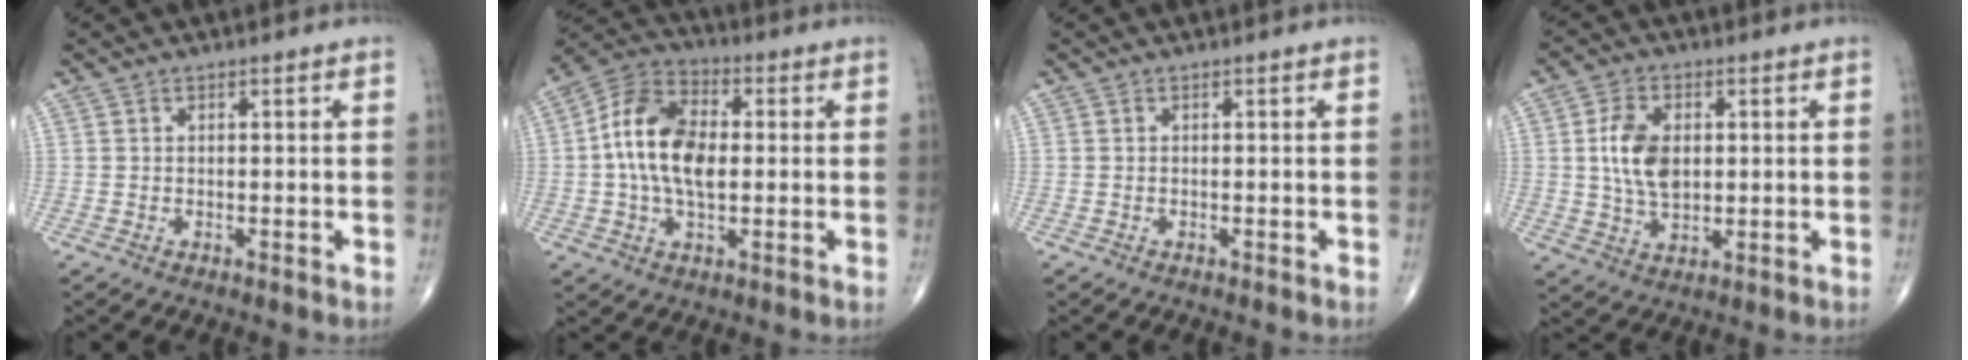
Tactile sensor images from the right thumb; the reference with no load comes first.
{"total": 13.5, "force": [0.4, 7.9, 10.9], "torque": [-0.201, 0.022, -0.002]}
{"total": 0.0}
{"total": 9.0, "force": [1.1, 5.6, 7.0], "torque": [-0.124, -0.004, 0.024]}